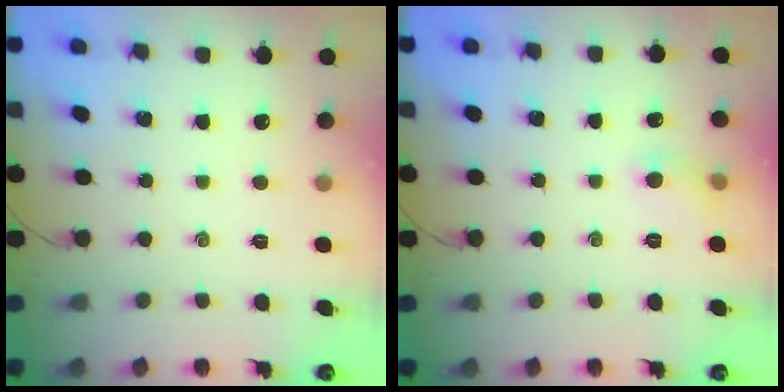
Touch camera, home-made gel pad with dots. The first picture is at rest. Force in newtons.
{"total": 5.9, "press": 5.6, "slide": 1.8}